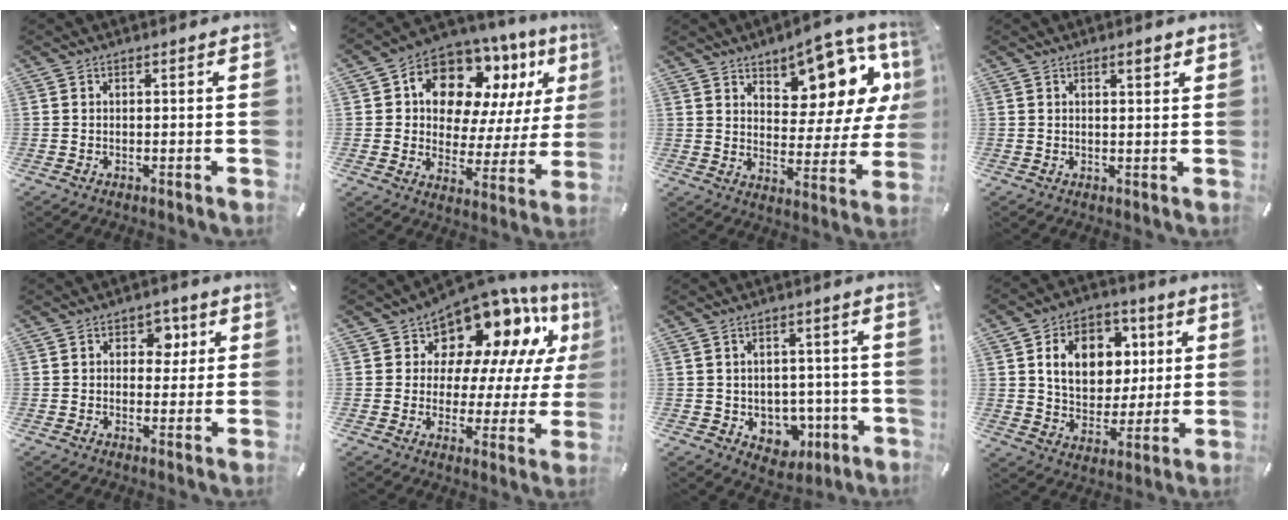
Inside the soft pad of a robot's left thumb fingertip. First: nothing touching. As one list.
[{"total": 13.6, "force": [9.1, 8.5, 5.6], "torque": [-0.100, -0.073, 0.168]}, {"total": 12.5, "force": [9.1, 6.4, 5.8], "torque": [-0.065, -0.086, 0.156]}, {"total": 2.3, "force": [1.5, 0.6, 1.7], "torque": [-0.020, -0.003, 0.021]}, {"total": 5.8, "force": [1.5, 4.2, 3.6], "torque": [-0.032, -0.006, 0.014]}, {"total": 13.8, "force": [10.5, 7.4, 5.0], "torque": [-0.081, -0.096, 0.177]}, {"total": 7.1, "force": [-0.8, 6.5, 2.8], "torque": [-0.020, -0.005, -0.008]}, {"total": 14.2, "force": [4.0, 11.3, 7.6], "torque": [-0.110, -0.004, 0.076]}]